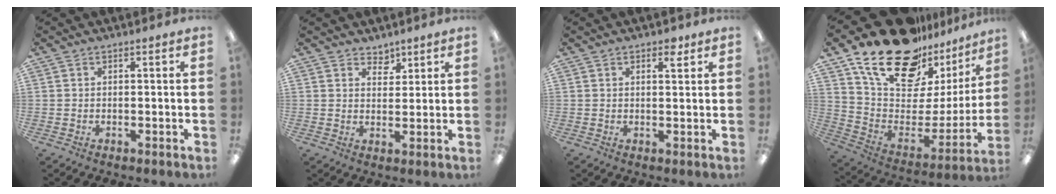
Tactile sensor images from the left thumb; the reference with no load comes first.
{"total": 3.7, "force": [3.1, 2.0, 0.2], "torque": [0.012, -0.021, 0.053]}
{"total": 2.9, "force": [2.0, 1.2, 1.7], "torque": [-0.012, -0.007, 0.029]}
{"total": 25.5, "force": [18.5, 11.9, 13.0], "torque": [-0.226, -0.112, 0.335]}